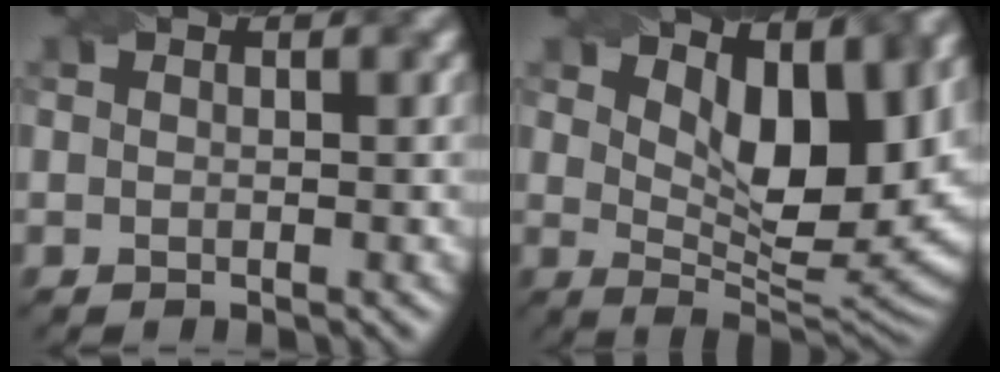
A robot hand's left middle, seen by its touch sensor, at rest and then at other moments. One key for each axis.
{"total": 8.9, "fx": 3.9, "fy": 3.9, "fz": 7.0, "tx": -0.114, "ty": -0.006, "tz": 0.066}